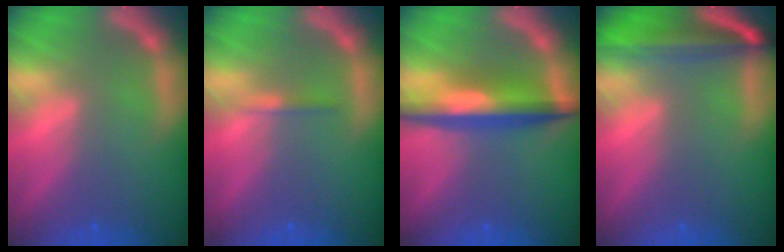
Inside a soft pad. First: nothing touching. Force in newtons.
{"total": 0.9}
{"total": 6.5}
{"total": 8.0}